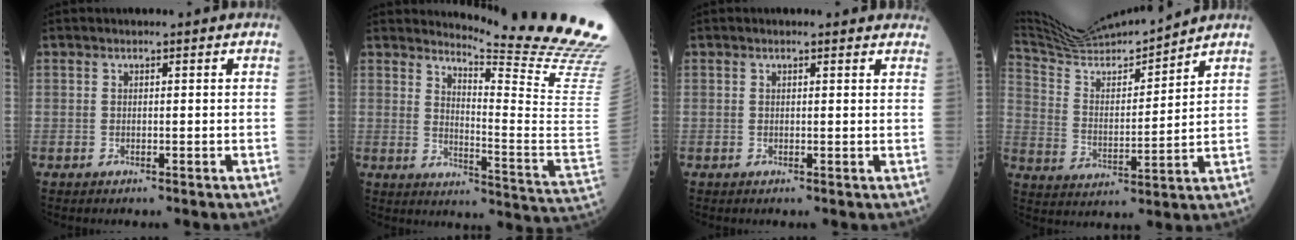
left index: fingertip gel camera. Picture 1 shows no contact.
{"total": 21.5, "force": [20.3, -3.0, 6.2], "torque": [-0.107, -0.189, 0.236]}
{"total": 4.5, "force": [4.2, 1.0, 1.3], "torque": [-0.007, 0.001, 0.026]}
{"total": 13.5, "force": [13.0, -0.5, 3.6], "torque": [-0.080, 0.002, 0.240]}